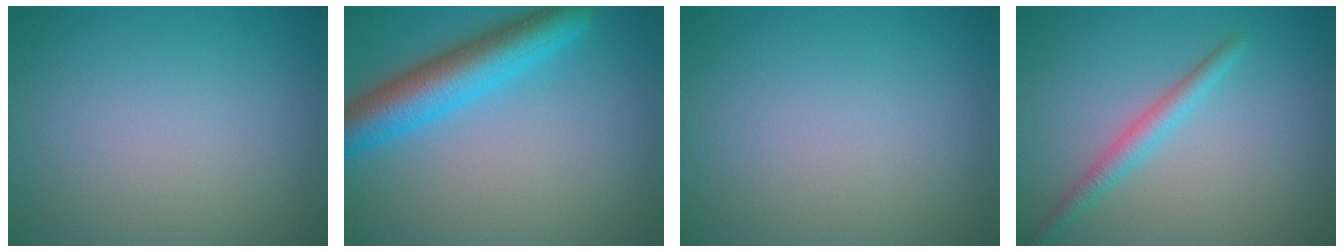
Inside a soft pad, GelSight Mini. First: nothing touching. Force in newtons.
{"total": 6.4, "press": 6.4, "slide": 0.3}
{"total": 0.0}
{"total": 2.2, "press": 2.2, "slide": 0.1}